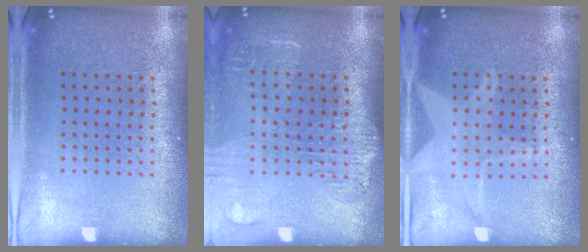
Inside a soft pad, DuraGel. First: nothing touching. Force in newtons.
{"total": 1.8, "press": 1.5, "slide": 0.9}
{"total": 2.8, "press": 2.8, "slide": 0.3}